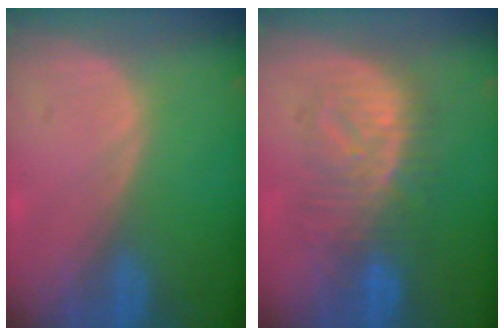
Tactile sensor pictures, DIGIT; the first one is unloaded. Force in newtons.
{"total": 8.3, "press": 8.2, "slide": 0.8}